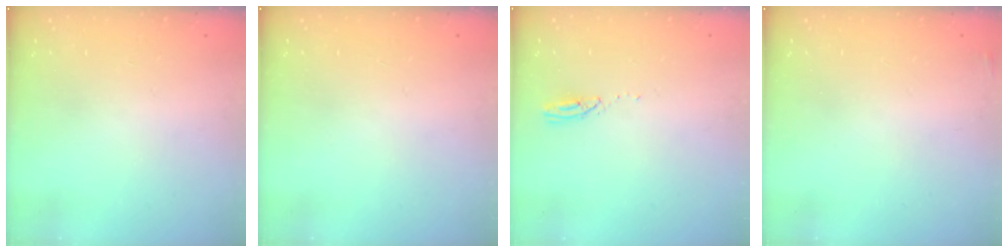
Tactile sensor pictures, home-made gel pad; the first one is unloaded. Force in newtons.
{"total": 0.0}
{"total": 2.9, "press": 2.8, "slide": 0.4}
{"total": 2.2, "press": 2.1, "slide": 0.7}